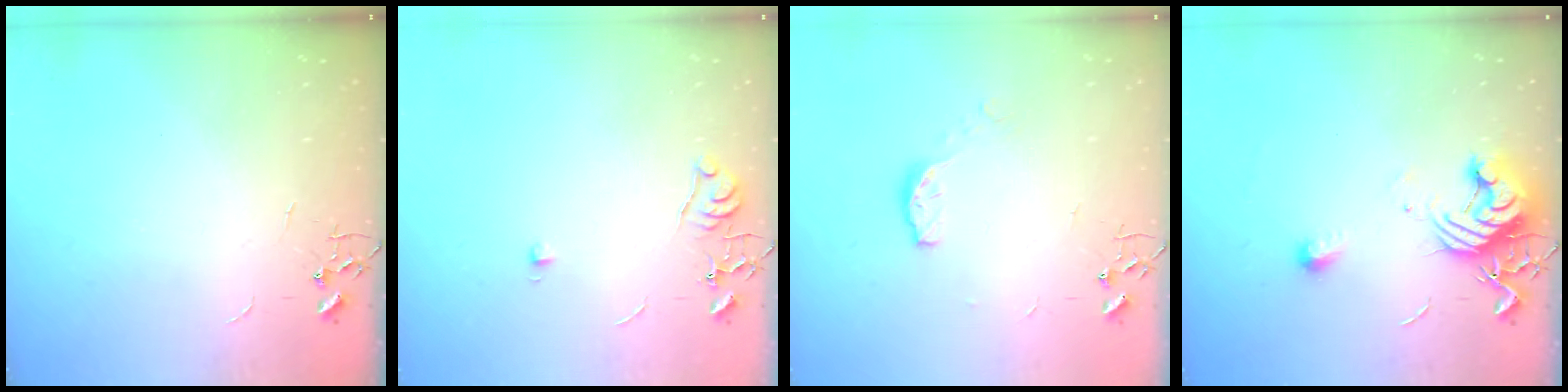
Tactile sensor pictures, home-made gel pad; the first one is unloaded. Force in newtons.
{"total": 6.5, "press": 6.5, "slide": 0.7}
{"total": 6.2, "press": 6.2, "slide": 0.3}
{"total": 12.7, "press": 12.7, "slide": 0.5}